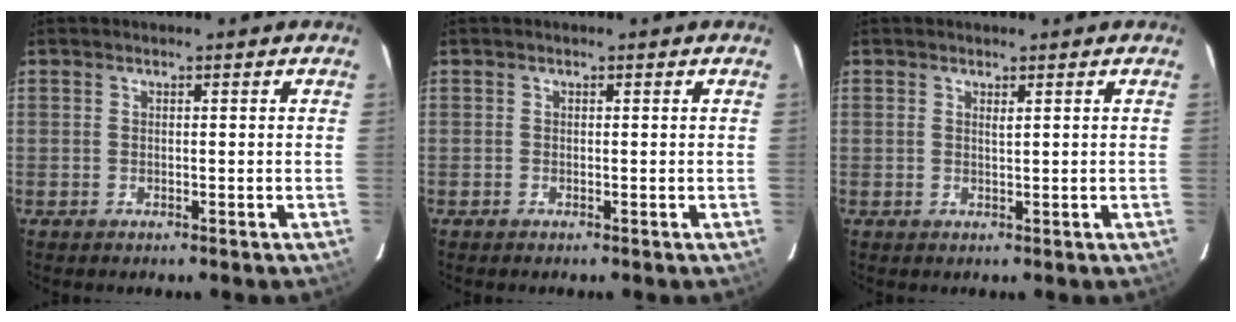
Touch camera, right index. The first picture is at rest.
{"total": 0.0}
{"total": 0.6, "force": [0.4, 0.0, 0.4], "torque": [-0.008, 0.000, 0.007]}